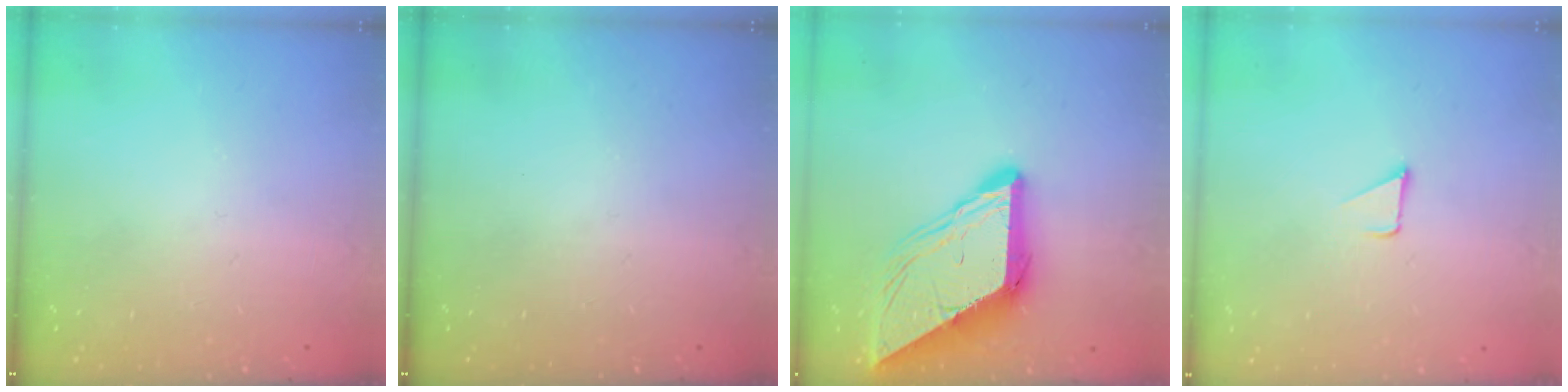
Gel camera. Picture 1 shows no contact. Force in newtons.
{"total": 0.0}
{"total": 12.0, "press": 11.9, "slide": 1.2}
{"total": 1.5, "press": 1.5, "slide": 0.1}